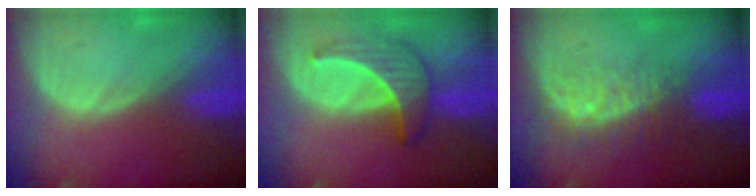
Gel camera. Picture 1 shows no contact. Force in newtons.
{"total": 6.6, "press": 6.1, "slide": 2.5}
{"total": 8.3, "press": 7.3, "slide": 3.9}